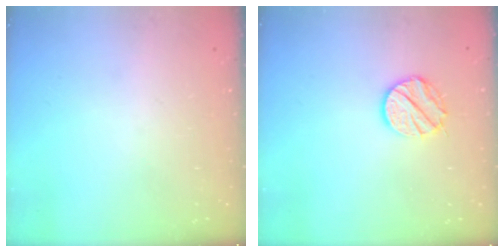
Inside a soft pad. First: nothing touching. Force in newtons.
{"total": 10.1, "press": 10.1, "slide": 0.5}